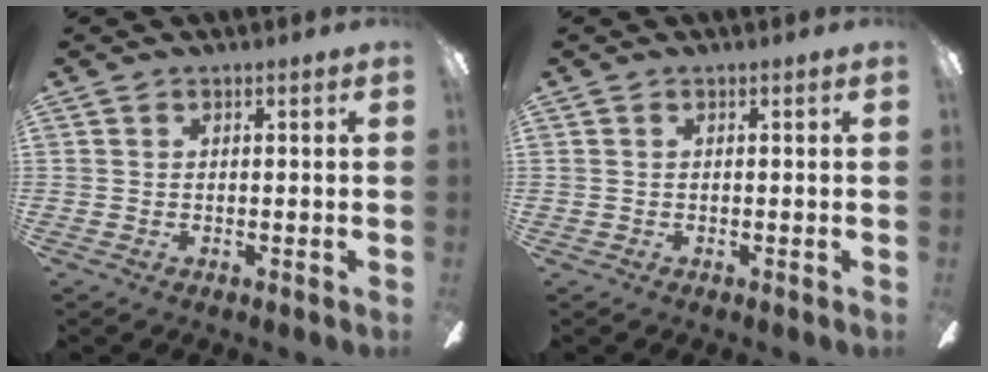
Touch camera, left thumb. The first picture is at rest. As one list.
[{"total": 0.0}]